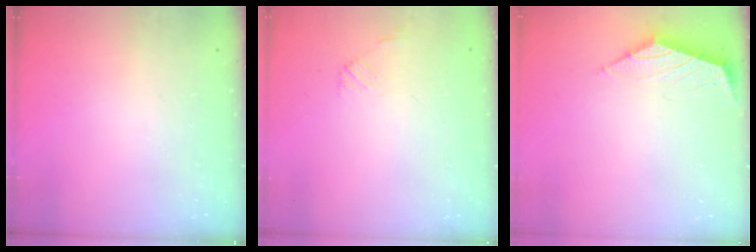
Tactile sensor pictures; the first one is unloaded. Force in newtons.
{"total": 1.4, "press": 1.3, "slide": 0.4}
{"total": 2.1, "press": 2.0, "slide": 0.6}